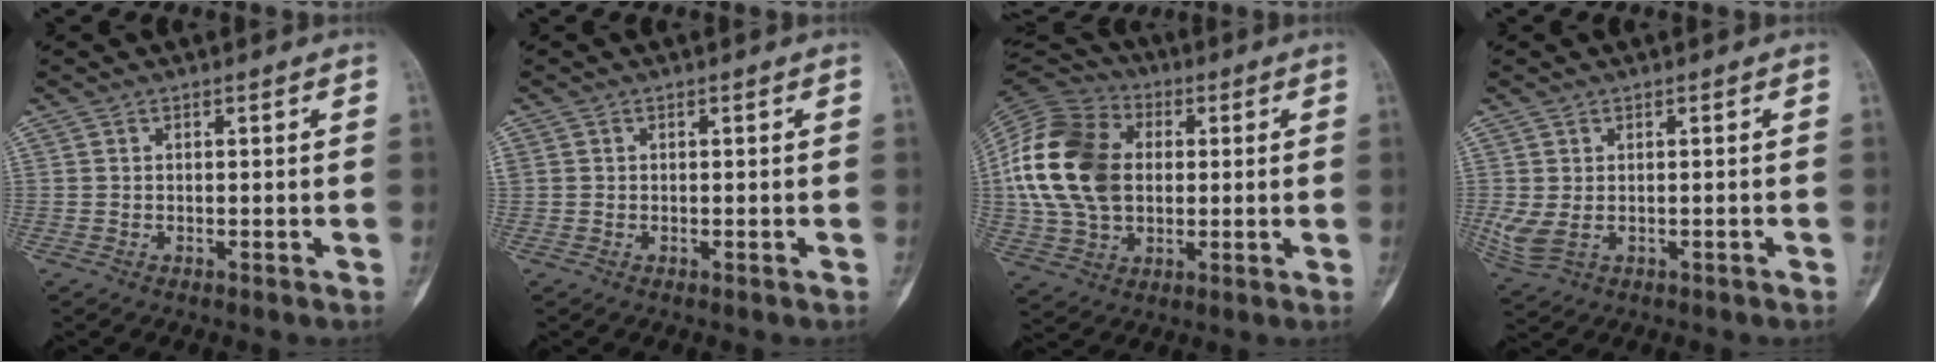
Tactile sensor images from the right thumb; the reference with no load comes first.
{"total": 0.7, "force": [-0.1, 0.6, 0.4], "torque": [-0.010, 0.002, -0.003]}
{"total": 20.3, "force": [1.8, 14.4, 14.1], "torque": [-0.273, 0.012, 0.031]}
{"total": 4.5, "force": [-0.8, 2.7, 3.5], "torque": [-0.090, 0.001, -0.003]}